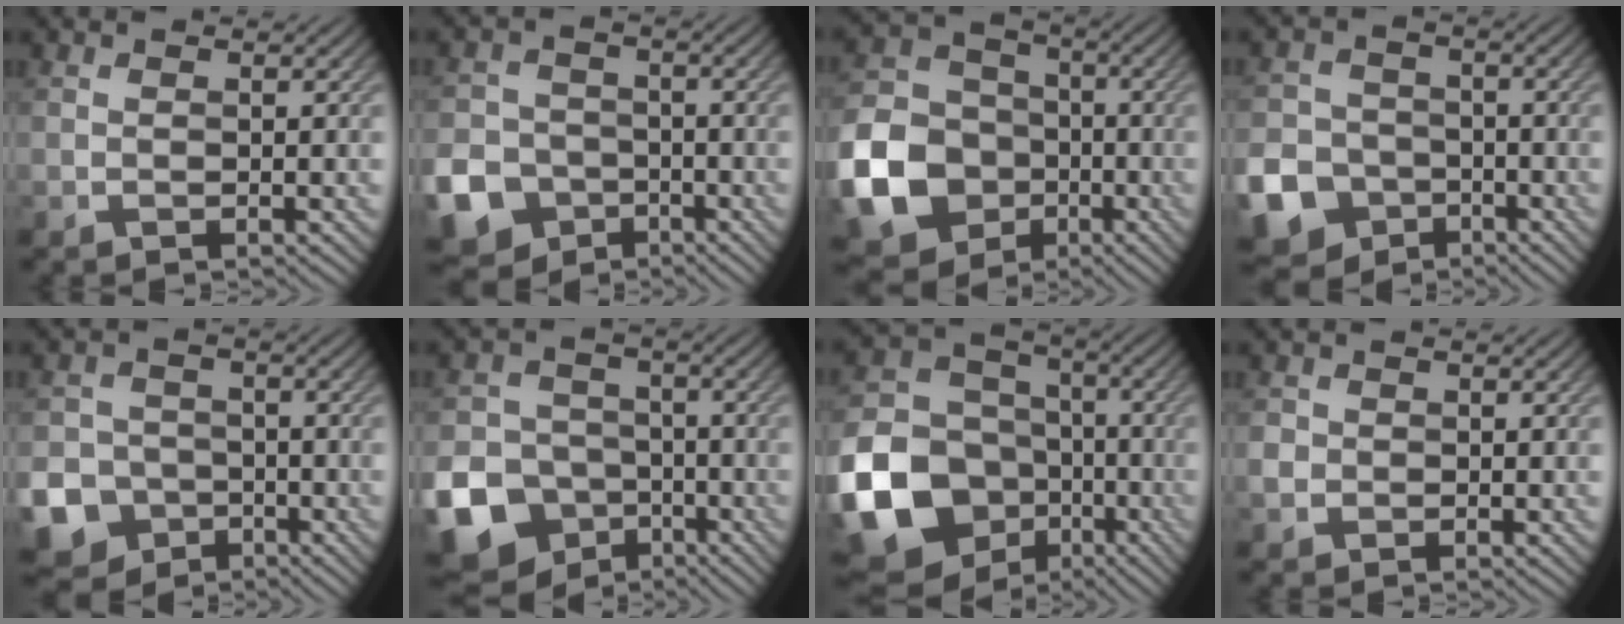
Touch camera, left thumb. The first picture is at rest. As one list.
[{"total": 11.6, "force": [-5.9, 9.3, 3.7], "torque": [-0.110, -0.050, -0.121]}, {"total": 15.0, "force": [-5.2, 12.2, 7.1], "torque": [-0.221, -0.035, -0.104]}, {"total": 11.9, "force": [-6.1, 9.4, 3.9], "torque": [-0.114, -0.053, -0.123]}, {"total": 12.8, "force": [-6.4, 10.7, 3.2], "torque": [-0.112, -0.058, -0.119]}, {"total": 16.7, "force": [-8.3, 13.5, 5.3], "torque": [-0.161, -0.066, -0.149]}, {"total": 19.1, "force": [-7.4, 15.3, 8.8], "torque": [-0.244, -0.043, -0.132]}, {"total": 1.6, "force": [-0.3, 1.5, 0.5], "torque": [-0.011, -0.002, -0.011]}]